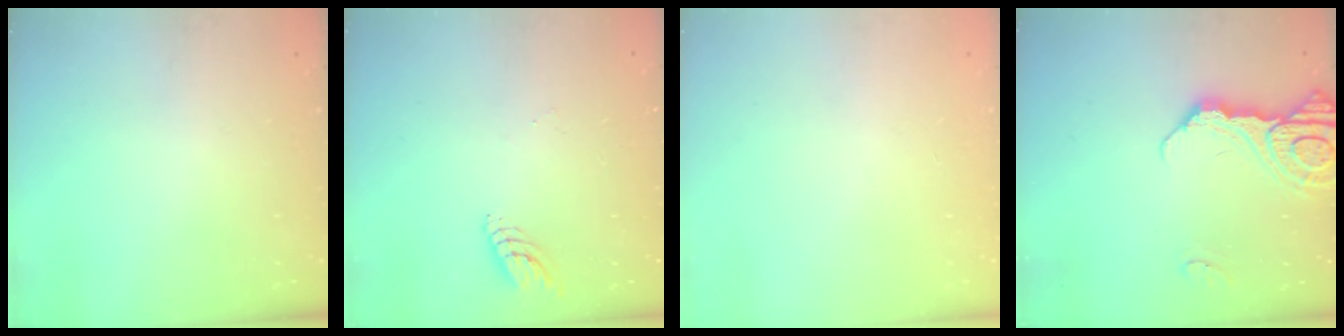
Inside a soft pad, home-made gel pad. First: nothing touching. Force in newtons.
{"total": 6.4, "press": 6.3, "slide": 0.4}
{"total": 0.0}
{"total": 15.5, "press": 15.3, "slide": 1.8}